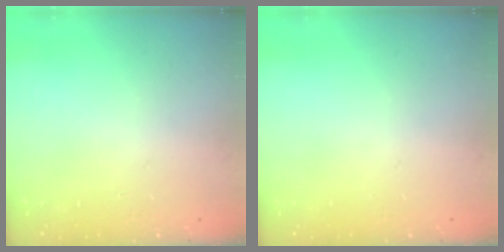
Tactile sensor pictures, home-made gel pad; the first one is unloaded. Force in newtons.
{"total": 0.0}